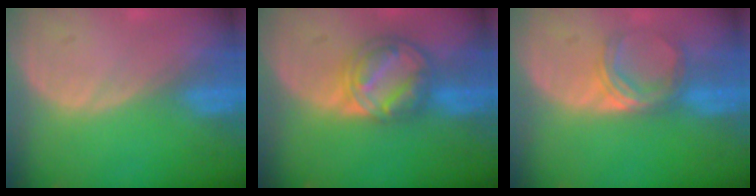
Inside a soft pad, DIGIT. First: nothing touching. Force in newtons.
{"total": 8.1, "press": 6.9, "slide": 4.4}
{"total": 5.1, "press": 4.5, "slide": 2.3}